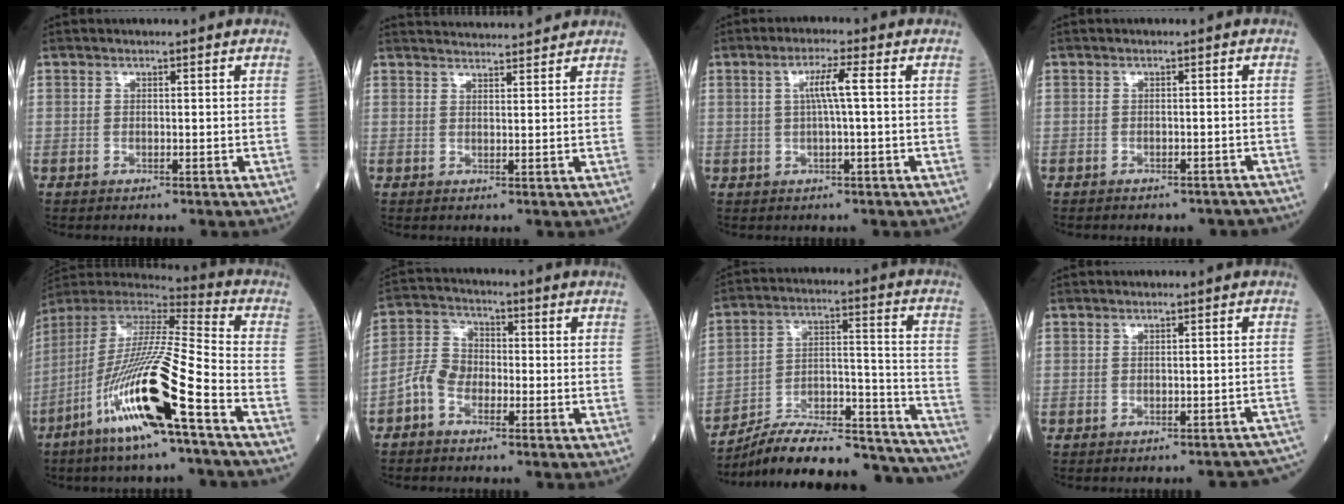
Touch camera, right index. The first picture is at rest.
{"total": 8.0, "force": [7.9, 0.0, 1.4], "torque": [-0.022, 0.023, 0.105]}
{"total": 4.0, "force": [0.5, -0.3, 4.0], "torque": [-0.075, 0.008, 0.010]}
{"total": 7.4, "force": [-6.6, 2.6, 1.9], "torque": [-0.019, 0.000, -0.068]}
{"total": 20.0, "force": [-9.4, 0.7, 17.6], "torque": [-0.376, -0.043, -0.186]}
{"total": 5.6, "force": [-2.6, 3.7, 3.3], "torque": [-0.074, 0.020, -0.061]}
{"total": 27.2, "force": [-25.2, 4.0, 9.2], "torque": [-0.103, 0.030, -0.366]}
{"total": 8.4, "force": [-8.1, 1.5, 1.9], "torque": [0.000, 0.008, -0.077]}